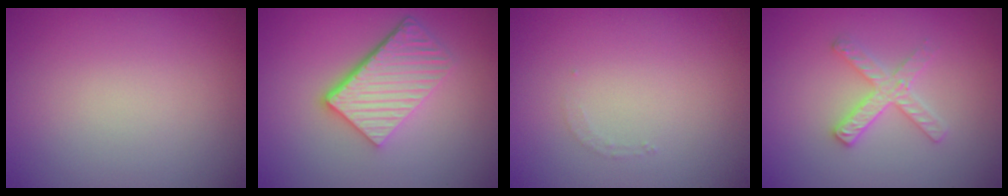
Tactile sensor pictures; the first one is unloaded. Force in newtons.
{"total": 5.4, "press": 3.8, "slide": 3.8}
{"total": 0.8, "press": 0.8, "slide": 0.1}
{"total": 2.6, "press": 2.5, "slide": 0.4}